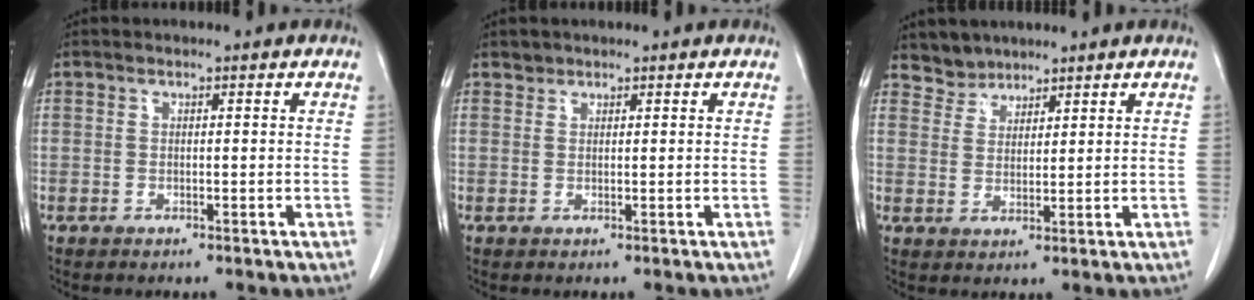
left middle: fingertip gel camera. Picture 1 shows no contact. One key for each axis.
{"total": 0.8, "fx": 0.7, "fy": 0.4, "fz": -0.1, "tx": 0.005, "ty": 0.001, "tz": 0.010}
{"total": 3.2, "fx": 2.9, "fy": 1.2, "fz": -0.6, "tx": 0.018, "ty": 0.005, "tz": 0.053}